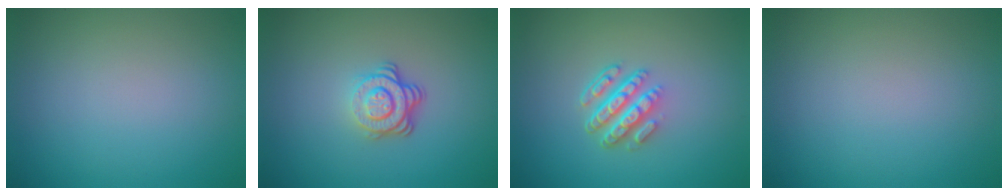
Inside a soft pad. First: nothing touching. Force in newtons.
{"total": 3.7, "press": 2.5, "slide": 2.6}
{"total": 4.7, "press": 3.3, "slide": 3.3}
{"total": 0.0}